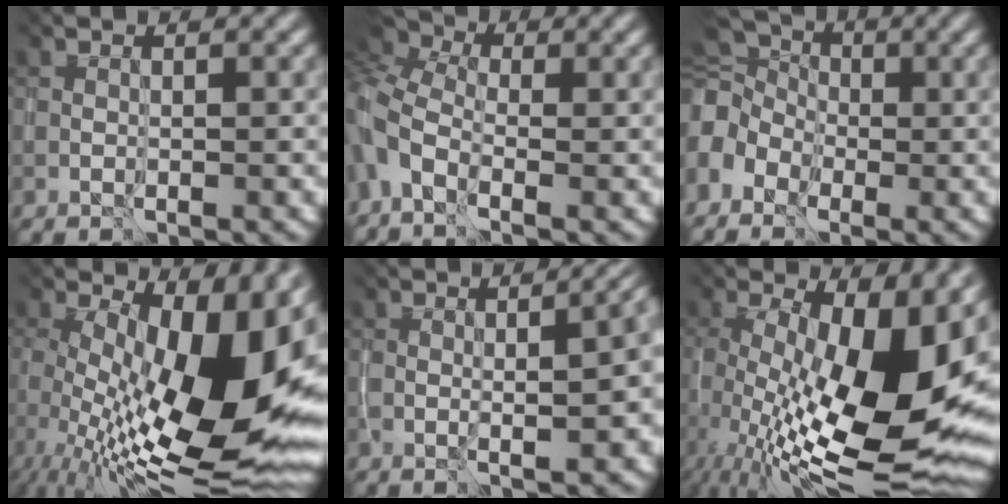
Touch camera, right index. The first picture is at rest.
{"total": 6.5, "force": [-1.5, 3.8, 5.1], "torque": [-0.155, -0.010, -0.009]}
{"total": 7.7, "force": [-0.4, 6.2, 4.6], "torque": [-0.118, 0.011, -0.001]}
{"total": 15.5, "force": [0.2, 7.7, 13.5], "torque": [-0.212, -0.007, 0.035]}
{"total": 5.0, "force": [-0.6, 1.3, 4.8], "torque": [-0.021, 0.011, 0.003]}
{"total": 15.9, "force": [-0.3, 7.9, 13.8], "torque": [-0.202, -0.015, 0.032]}